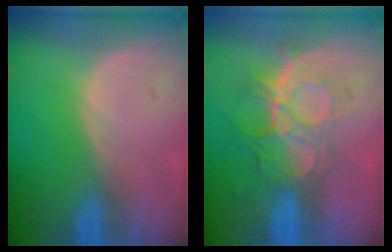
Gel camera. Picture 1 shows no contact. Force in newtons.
{"total": 9.4, "press": 8.0, "slide": 5.0}